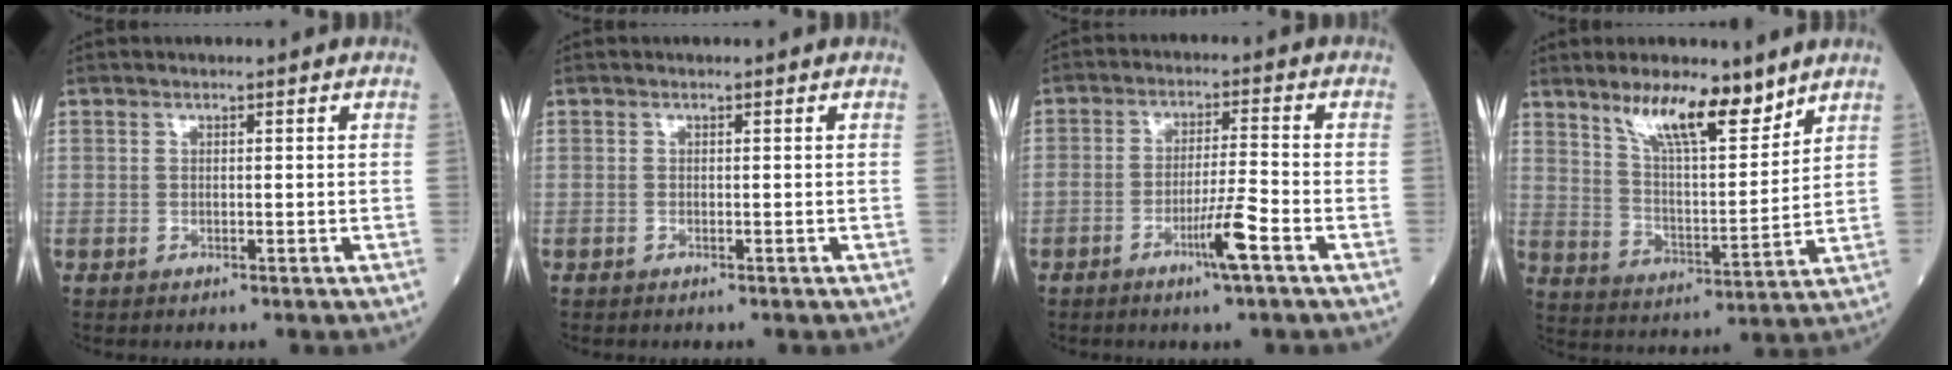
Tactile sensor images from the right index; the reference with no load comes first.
{"total": 0.0}
{"total": 6.0, "force": [-3.1, -0.3, 5.1], "torque": [-0.094, -0.005, -0.058]}
{"total": 11.1, "force": [8.1, 2.5, 7.2], "torque": [-0.126, -0.005, 0.147]}